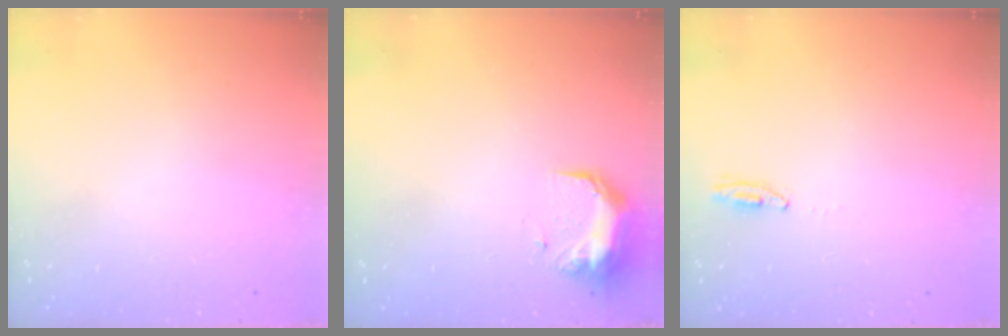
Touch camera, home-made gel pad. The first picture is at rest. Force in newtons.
{"total": 11.2, "press": 9.8, "slide": 5.5}
{"total": 3.0, "press": 2.8, "slide": 1.2}